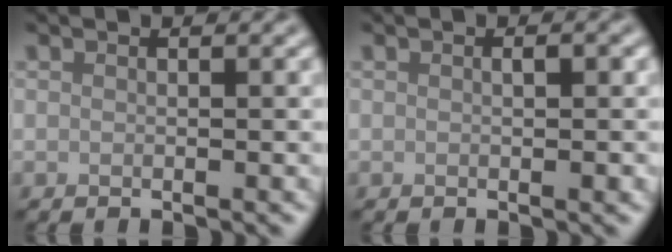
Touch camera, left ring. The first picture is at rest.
{"total": 1.0, "force": [0.0, 0.4, 0.9], "torque": [-0.013, -0.003, 0.002]}